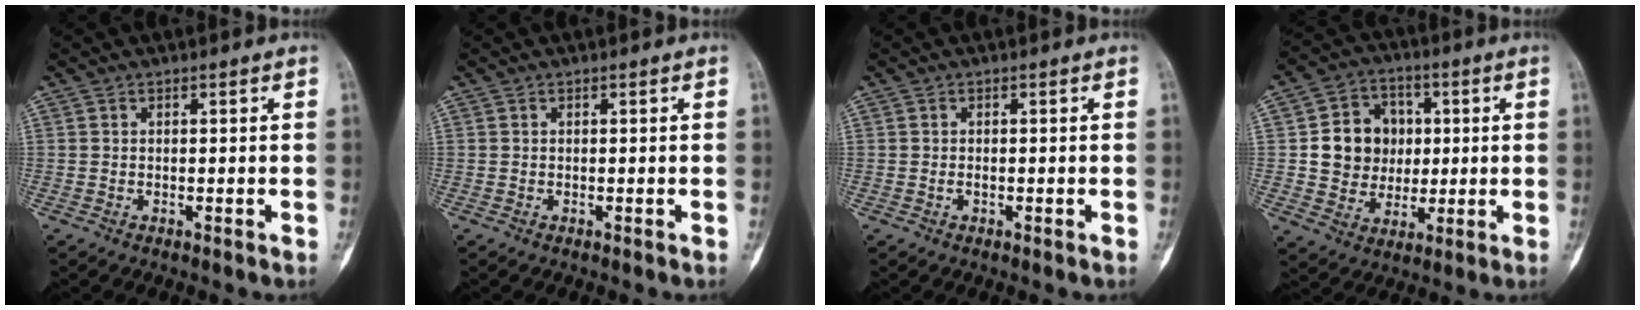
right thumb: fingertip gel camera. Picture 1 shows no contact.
{"total": 0.0}
{"total": 0.5, "force": [-0.2, 0.3, 0.4], "torque": [-0.007, 0.001, -0.004]}
{"total": 12.2, "force": [1.3, 10.9, 5.4], "torque": [-0.043, 0.008, 0.027]}